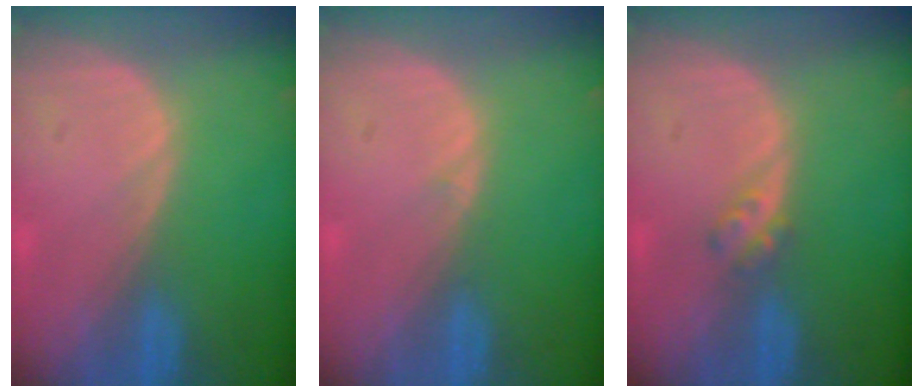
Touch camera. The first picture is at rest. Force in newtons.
{"total": 0.6, "press": 0.2, "slide": 0.5}
{"total": 2.3, "press": 2.0, "slide": 1.2}